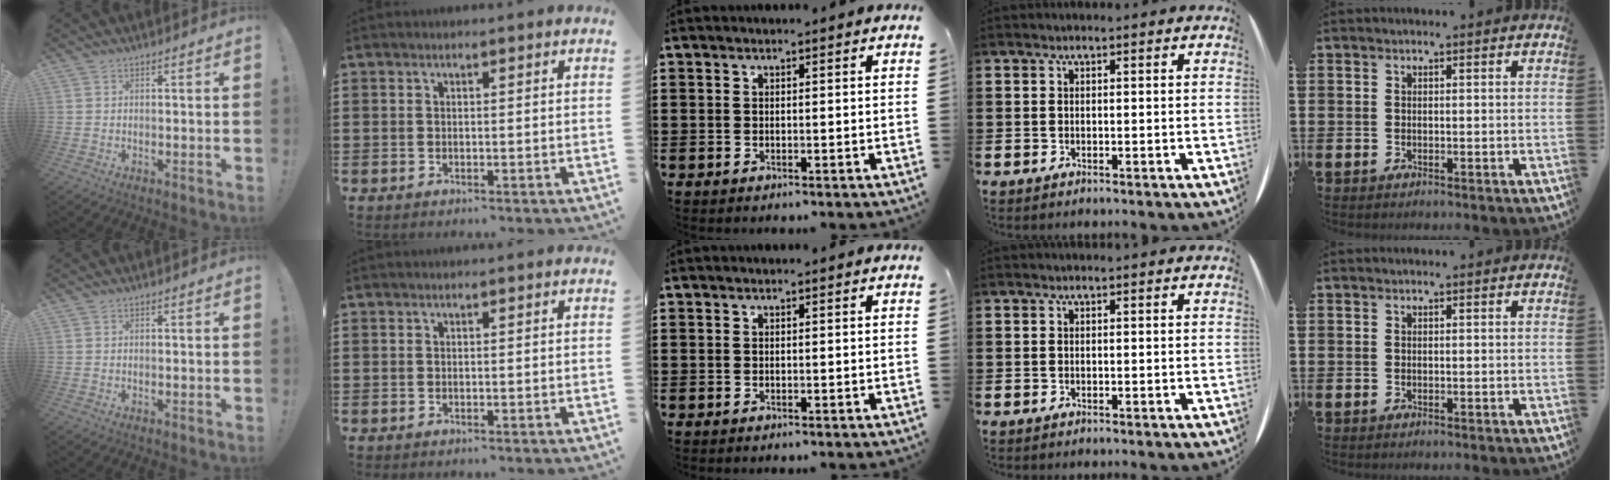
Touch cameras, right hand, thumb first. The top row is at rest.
{}